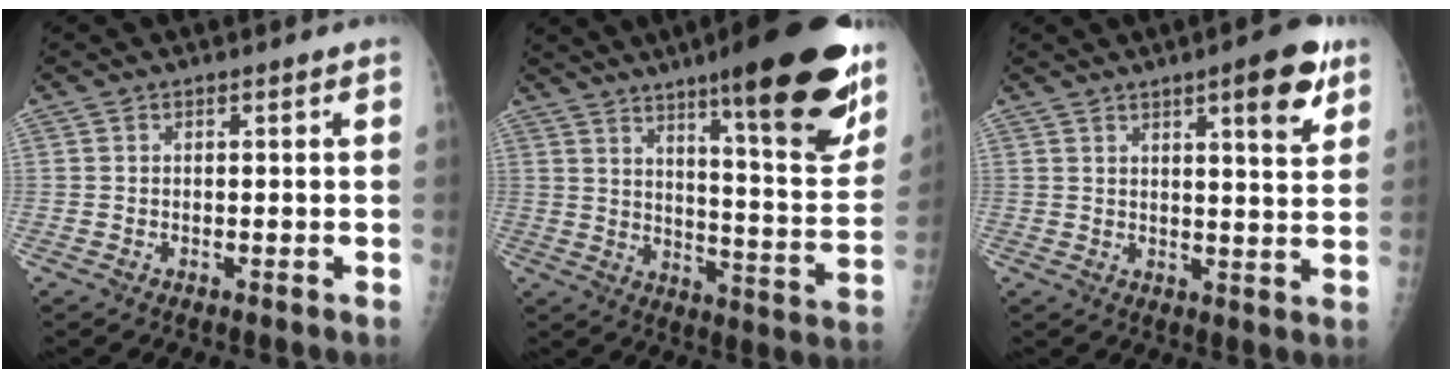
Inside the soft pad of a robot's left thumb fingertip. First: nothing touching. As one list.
[{"total": 25.5, "force": [15.7, 4.4, 19.7], "torque": [-0.252, -0.072, 0.227]}, {"total": 9.2, "force": [5.1, 2.0, 7.5], "torque": [-0.087, -0.025, 0.065]}]